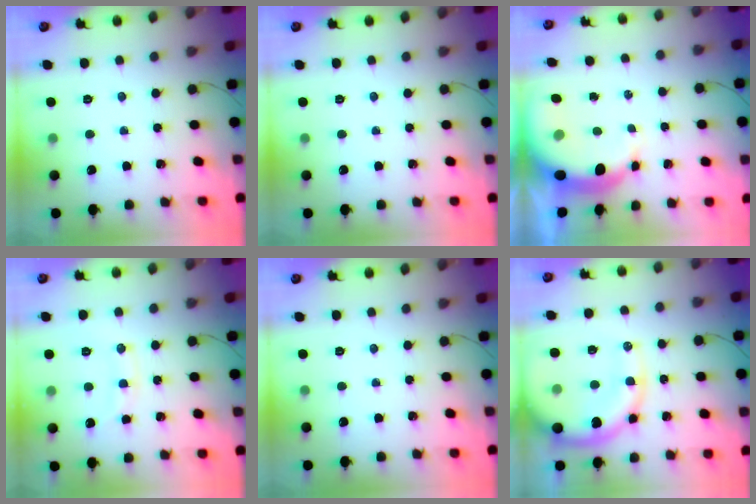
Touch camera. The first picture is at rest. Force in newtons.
{"total": 0.0}
{"total": 7.4, "press": 7.2, "slide": 1.7}
{"total": 8.1, "press": 8.1, "slide": 0.9}
{"total": 0.0}
{"total": 17.9, "press": 17.5, "slide": 3.8}